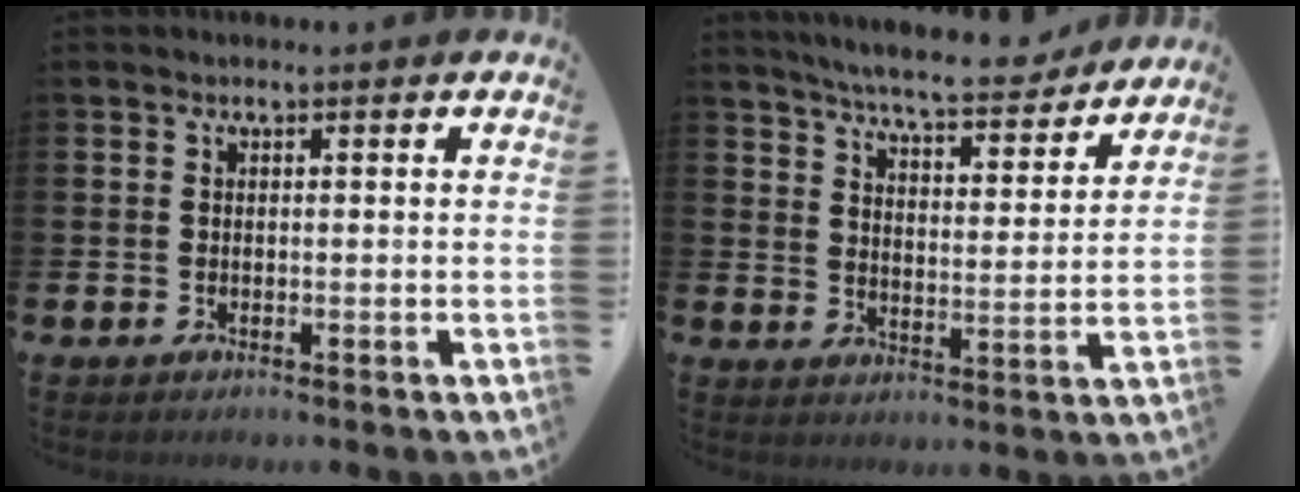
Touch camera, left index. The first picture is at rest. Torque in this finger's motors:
{"motor_torque": [1.00, -1.14, 0.94, 0.21]}